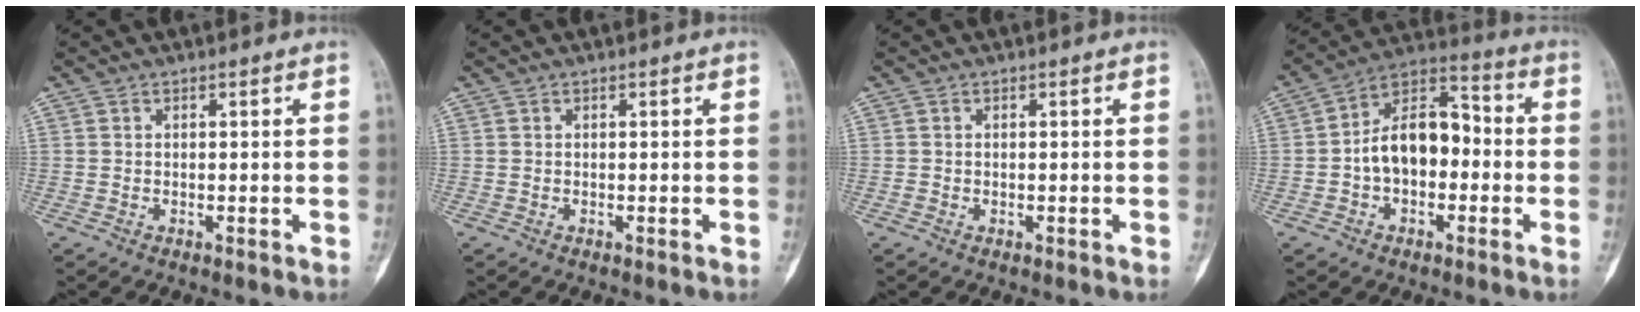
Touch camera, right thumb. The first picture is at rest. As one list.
[{"total": 0.0}, {"total": 0.0}, {"total": 13.2, "force": [-1.6, 8.4, 10.1], "torque": [-0.145, 0.048, -0.036]}]